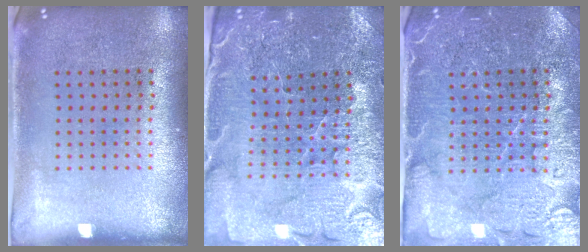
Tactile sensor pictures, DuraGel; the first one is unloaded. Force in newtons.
{"total": 3.5, "press": 3.5, "slide": 0.2}
{"total": 4.5, "press": 4.3, "slide": 1.3}